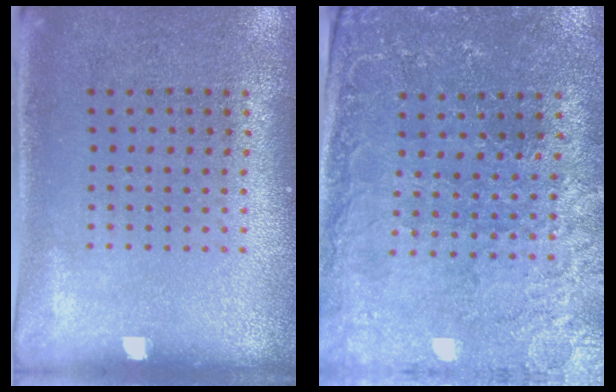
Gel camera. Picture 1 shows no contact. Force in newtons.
{"total": 1.2, "press": 1.2, "slide": 0.4}